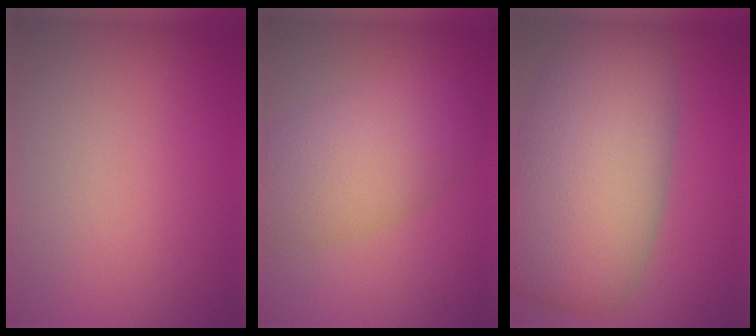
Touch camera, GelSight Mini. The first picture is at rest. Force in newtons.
{"total": 6.8, "press": 6.8, "slide": 0.2}
{"total": 12.7, "press": 12.6, "slide": 0.7}